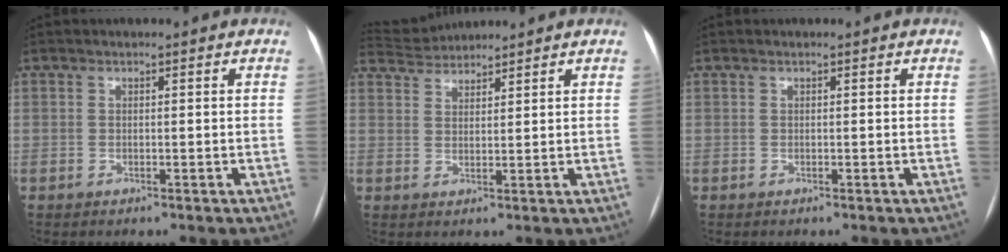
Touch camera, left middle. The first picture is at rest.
{"total": 4.8, "force": [4.8, 0.3, 0.2], "torque": [-0.011, 0.027, 0.090]}
{"total": 0.0}